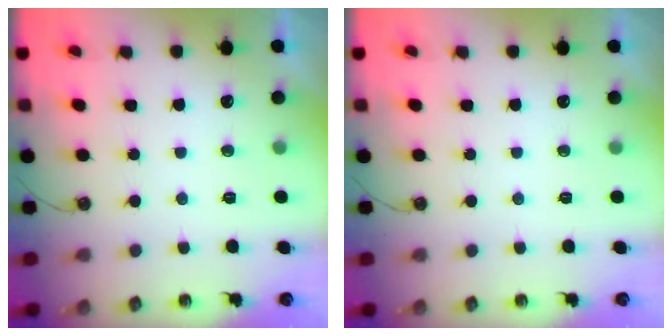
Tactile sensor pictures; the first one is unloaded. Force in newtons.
{"total": 0.0}